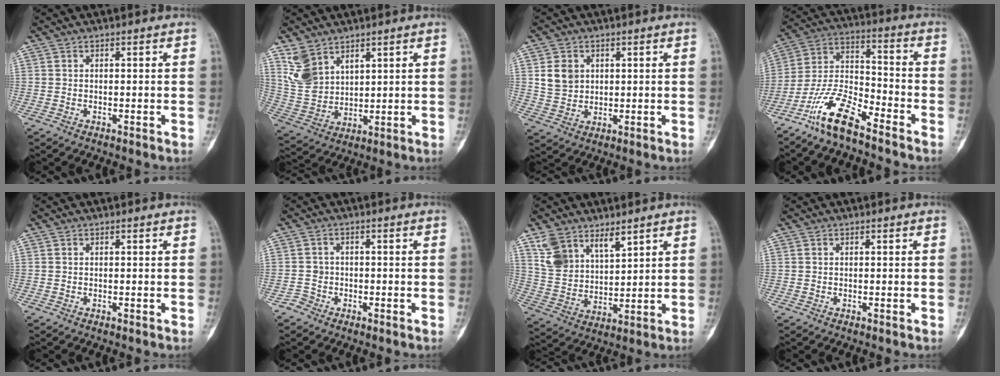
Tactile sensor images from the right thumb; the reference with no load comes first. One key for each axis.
{"total": 8.7, "fx": 5.6, "fy": 5.4, "fz": 4.0, "tx": -0.069, "ty": -0.022, "tz": 0.129}
{"total": 5.7, "fx": 1.7, "fy": 4.7, "fz": 2.7, "tx": -0.033, "ty": -0.007, "tz": 0.039}
{"total": 12.3, "fx": -9.1, "fy": 3.6, "fz": 7.5, "tx": -0.152, "ty": 0.068, "tz": -0.182}
{"total": 0.0}
{"total": 2.2, "fx": -1.3, "fy": 1.8, "fz": -0.1, "tx": 0.014, "ty": 0.010, "tz": -0.031}
{"total": 10.1, "fx": 6.8, "fy": 5.7, "fz": 4.8, "tx": -0.072, "ty": -0.031, "tz": 0.144}
{"total": 0.0}